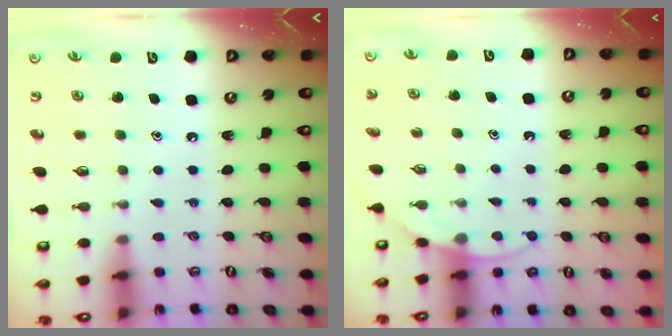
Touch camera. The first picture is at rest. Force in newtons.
{"total": 6.4, "press": 6.4, "slide": 0.3}